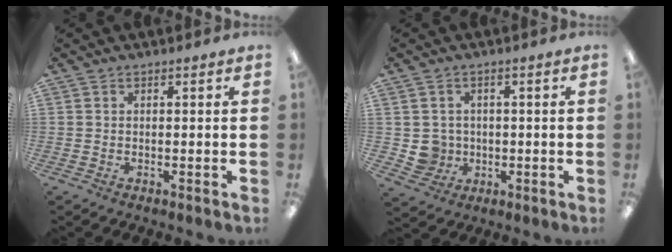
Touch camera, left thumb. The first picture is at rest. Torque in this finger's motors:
{"motor_torque": [-0.10, 0.12, 0.03, -0.08, 0.00]}